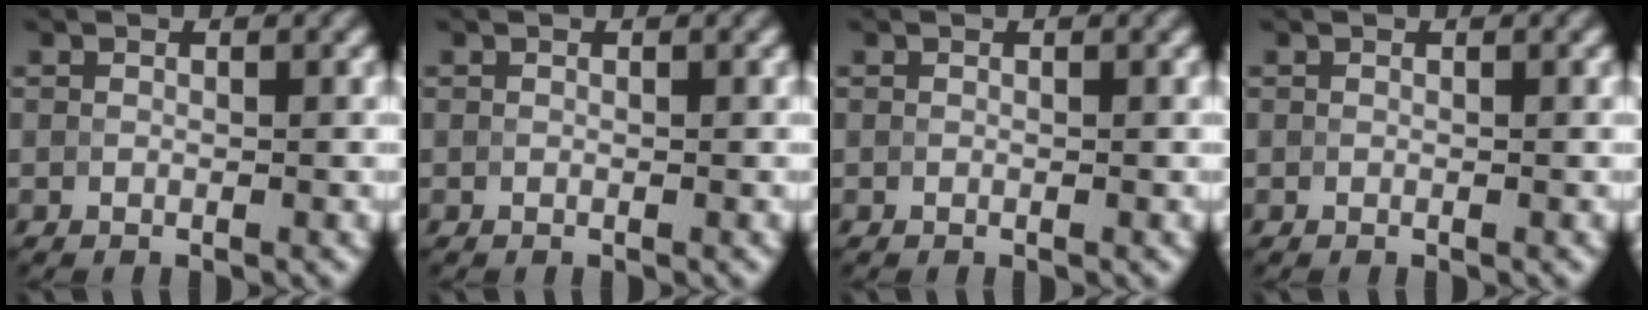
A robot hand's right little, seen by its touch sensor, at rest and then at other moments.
{"total": 0.0}
{"total": 0.0}
{"total": 0.0}